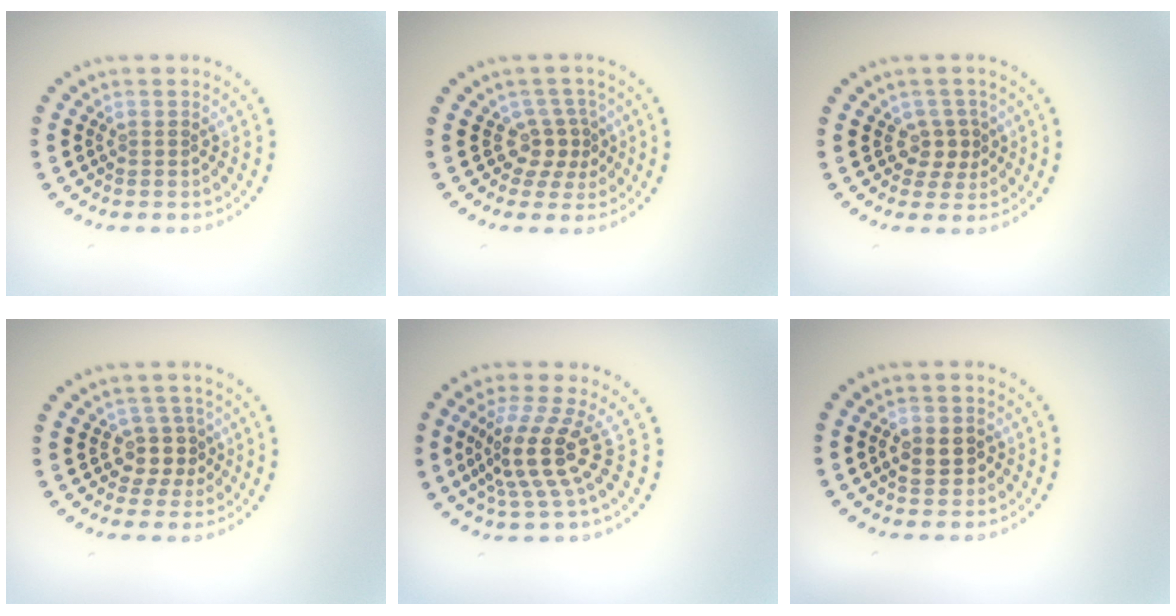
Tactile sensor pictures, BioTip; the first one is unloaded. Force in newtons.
{"total": 2.5, "press": 1.7, "slide": 1.8}
{"total": 1.8, "press": 1.4, "slide": 1.0}
{"total": 2.5, "press": 1.9, "slide": 1.6}
{"total": 4.7, "press": 3.4, "slide": 3.3}
{"total": 2.6, "press": 2.6, "slide": 0.3}